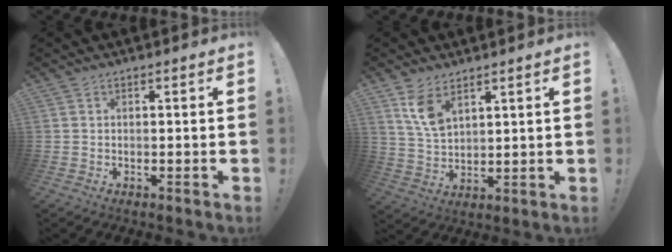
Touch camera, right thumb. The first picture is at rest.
{"total": 8.0, "force": [4.8, 4.1, 4.9], "torque": [-0.089, -0.019, 0.091]}